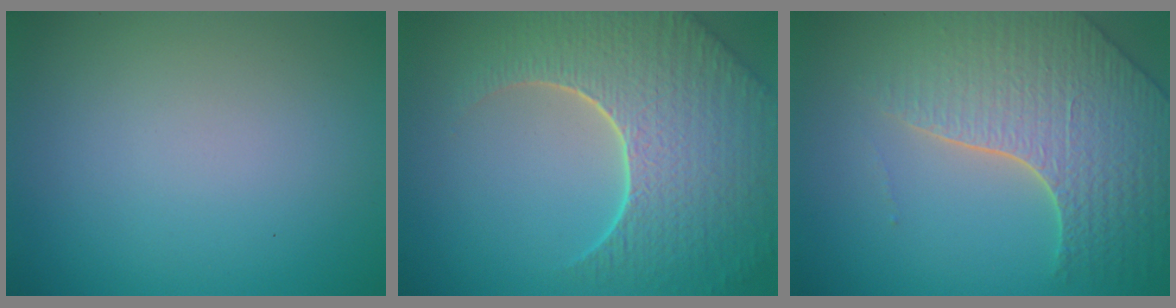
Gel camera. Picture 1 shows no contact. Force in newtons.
{"total": 8.8, "press": 6.3, "slide": 6.1}
{"total": 6.2, "press": 5.2, "slide": 3.4}